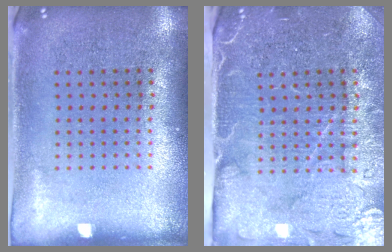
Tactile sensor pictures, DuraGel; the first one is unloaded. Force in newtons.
{"total": 4.5, "press": 3.9, "slide": 2.2}